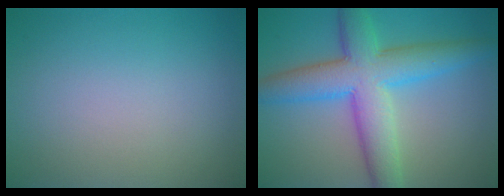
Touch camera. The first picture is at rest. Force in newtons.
{"total": 8.3, "press": 8.3, "slide": 0.1}